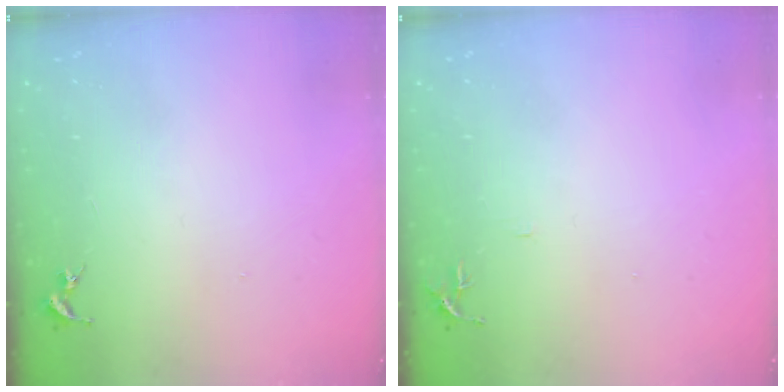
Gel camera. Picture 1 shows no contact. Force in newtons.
{"total": 4.7, "press": 4.7, "slide": 0.5}